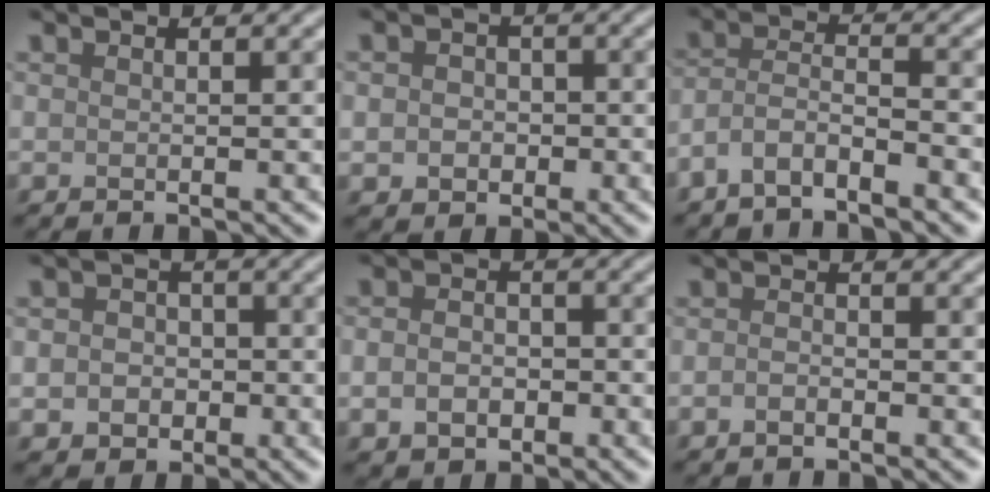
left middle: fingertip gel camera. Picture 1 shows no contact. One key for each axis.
{"total": 2.9, "fx": -0.3, "fy": 2.6, "fz": 1.4, "tx": -0.009, "ty": -0.004, "tz": -0.015}
{"total": 3.3, "fx": -2.4, "fy": 0.9, "fz": 2.0, "tx": -0.042, "ty": 0.005, "tz": -0.057}
{"total": 3.3, "fx": -0.5, "fy": 2.9, "fz": 1.4, "tx": -0.001, "ty": -0.002, "tz": -0.022}
{"total": 3.0, "fx": -0.9, "fy": 2.2, "fz": 1.8, "tx": -0.033, "ty": -0.003, "tz": -0.020}
{"total": 1.0, "fx": -0.6, "fy": 0.4, "fz": 0.7, "tx": -0.015, "ty": 0.000, "tz": -0.013}